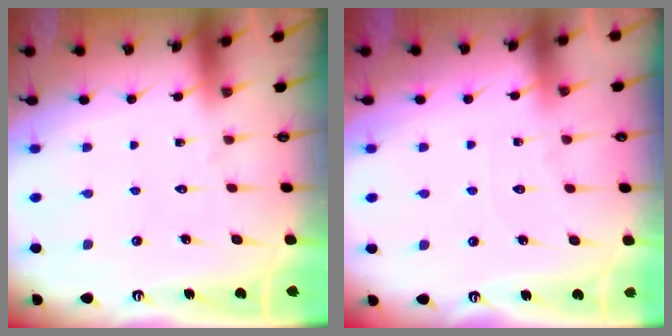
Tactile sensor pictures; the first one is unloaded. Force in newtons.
{"total": 4.7, "press": 4.7, "slide": 0.6}